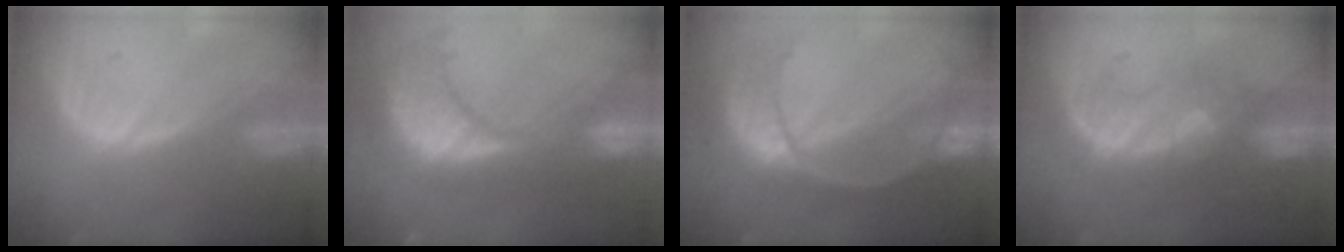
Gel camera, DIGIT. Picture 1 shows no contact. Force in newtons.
{"total": 13.5, "press": 11.8, "slide": 6.6}
{"total": 10.3, "press": 9.0, "slide": 5.0}
{"total": 8.0, "press": 7.8, "slide": 2.0}